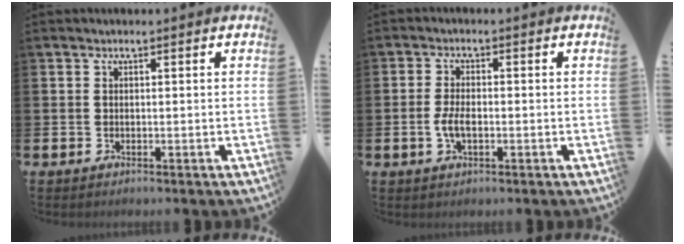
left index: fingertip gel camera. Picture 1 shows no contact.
{"total": 3.1, "force": [-0.6, 1.4, 2.7], "torque": [-0.046, 0.002, -0.013]}